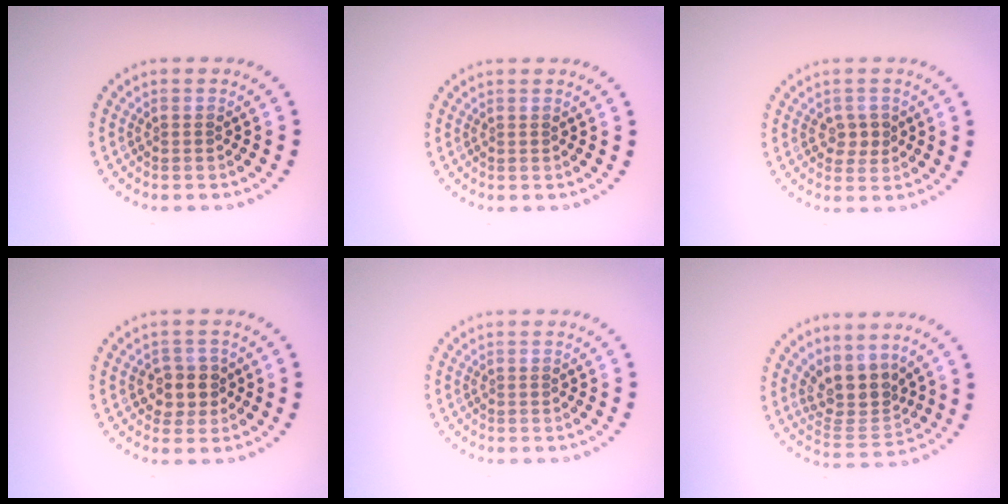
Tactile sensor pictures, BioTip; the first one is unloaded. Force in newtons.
{"total": 0.0}
{"total": 1.8, "press": 1.7, "slide": 0.5}
{"total": 2.5, "press": 2.4, "slide": 0.9}
{"total": 0.0}
{"total": 4.0, "press": 3.2, "slide": 2.3}